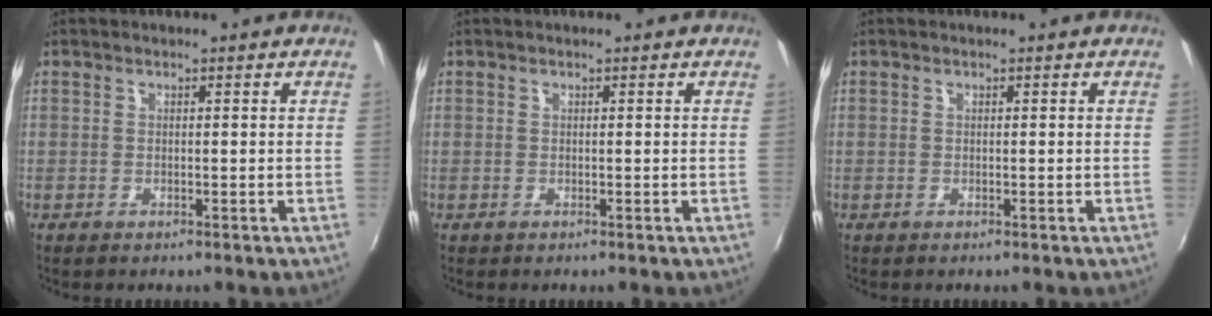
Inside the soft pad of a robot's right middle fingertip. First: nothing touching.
{"total": 0.0}
{"total": 0.0}